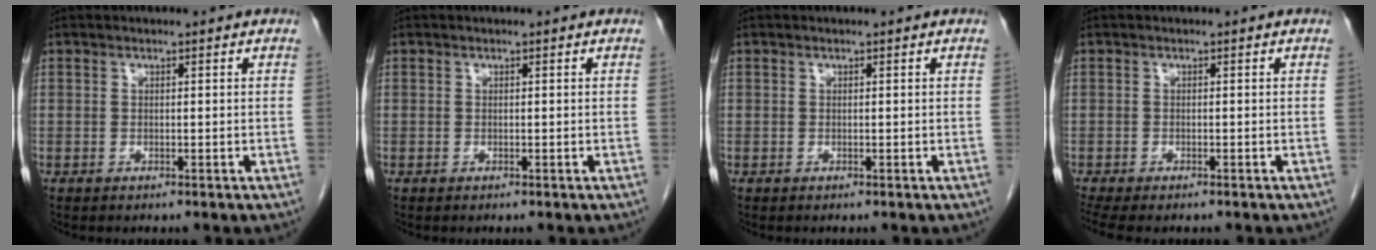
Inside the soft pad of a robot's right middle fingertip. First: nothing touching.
{"total": 0.0}
{"total": 0.0}
{"total": 5.1, "force": [-4.2, 1.4, 2.6], "torque": [-0.039, -0.006, -0.065]}